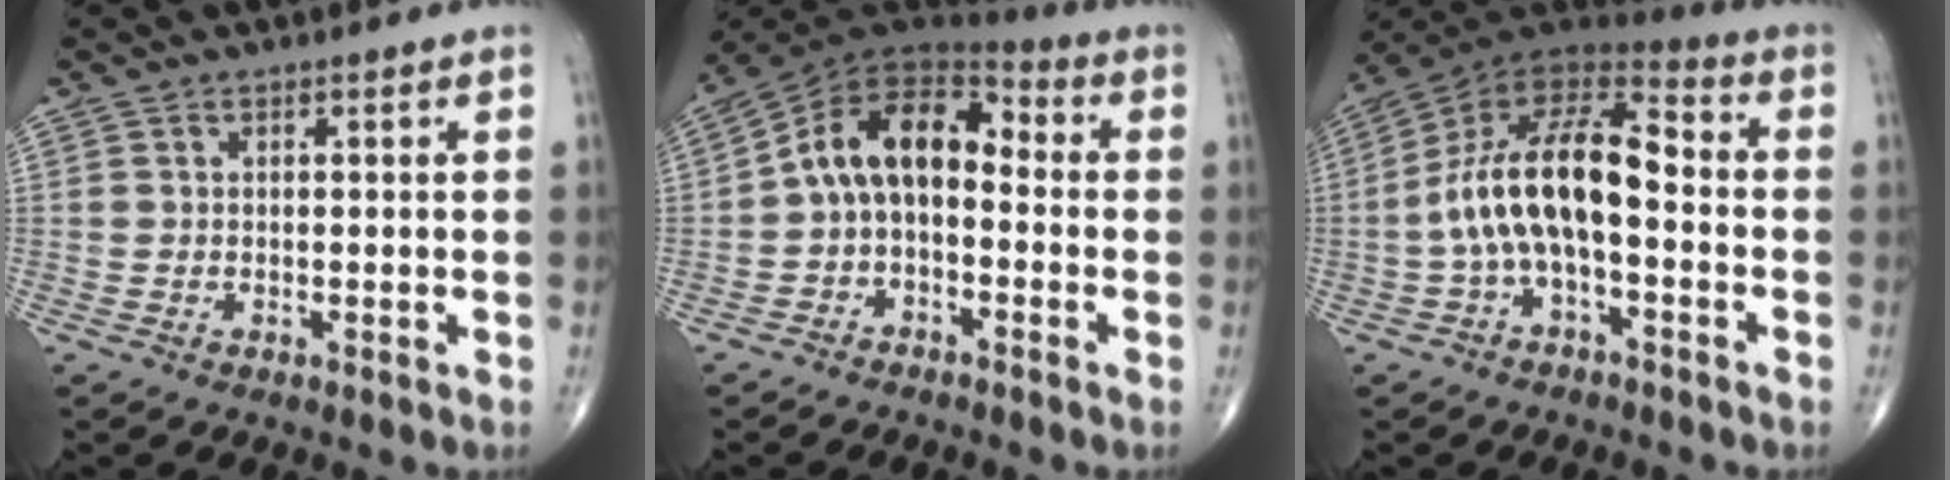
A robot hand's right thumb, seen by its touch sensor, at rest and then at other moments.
{"total": 12.2, "force": [-0.9, 7.6, 9.5], "torque": [-0.141, 0.058, -0.032]}
{"total": 16.3, "force": [-2.2, 7.7, 14.2], "torque": [-0.252, 0.057, -0.049]}